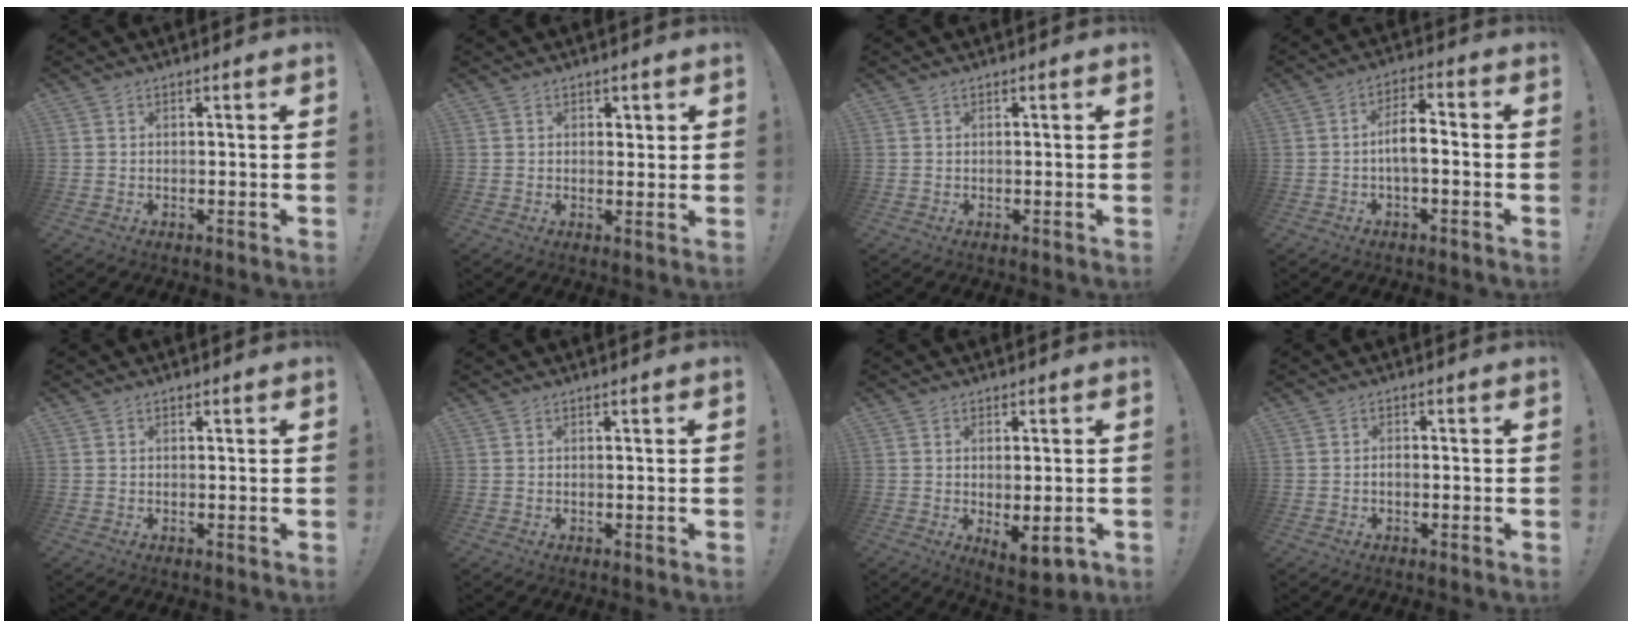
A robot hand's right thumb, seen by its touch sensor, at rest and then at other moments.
{"total": 2.0, "force": [1.3, 1.5, 0.1], "torque": [0.014, -0.008, 0.021]}
{"total": 0.0}
{"total": 6.9, "force": [-1.3, 2.8, 6.2], "torque": [-0.107, 0.008, -0.025]}
{"total": 0.0}
{"total": 0.0}
{"total": 5.5, "force": [0.6, 1.6, 5.2], "torque": [-0.072, -0.021, 0.017]}
{"total": 1.1, "force": [-0.8, 0.5, 0.5], "torque": [-0.018, 0.005, -0.014]}